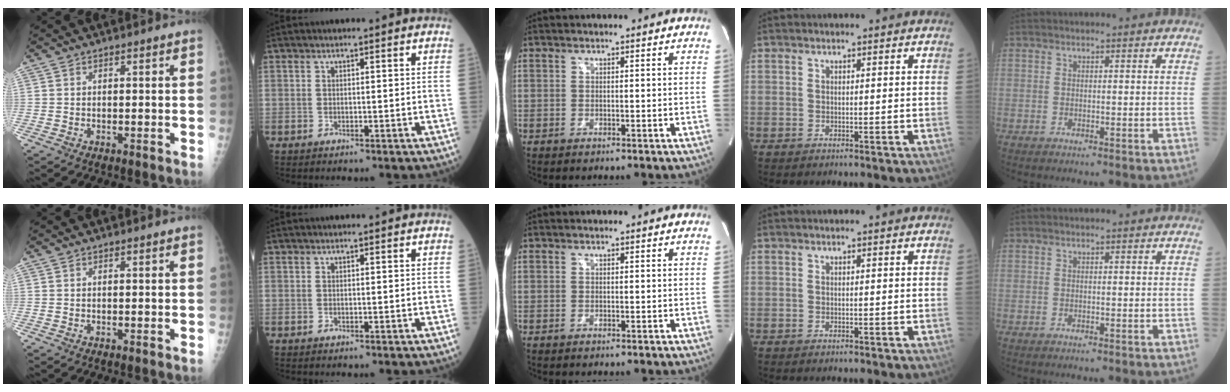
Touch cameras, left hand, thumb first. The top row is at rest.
{}